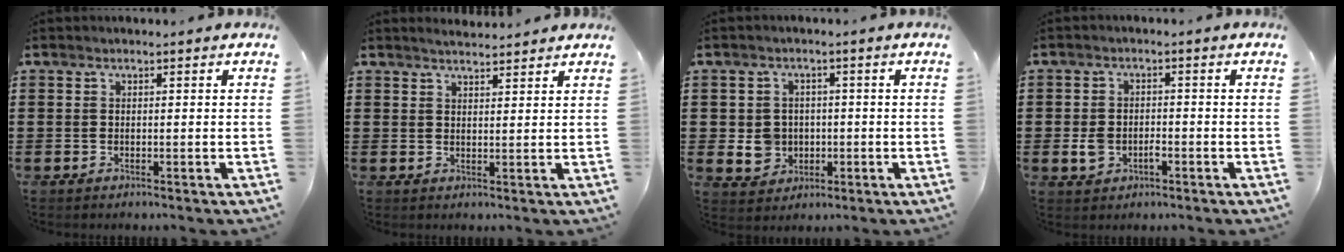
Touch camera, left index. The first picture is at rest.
{"total": 2.3, "force": [2.3, -0.1, 0.3], "torque": [-0.010, -0.002, 0.043]}
{"total": 4.1, "force": [-0.3, 3.8, 1.5], "torque": [-0.033, 0.005, -0.007]}
{"total": 2.9, "force": [-1.0, 1.9, 2.1], "torque": [-0.039, 0.003, -0.017]}